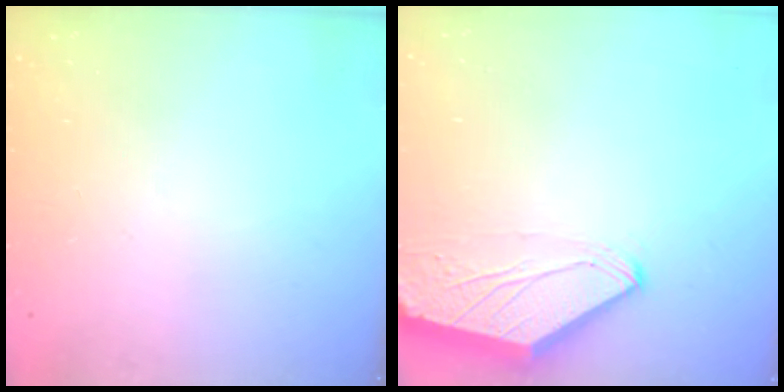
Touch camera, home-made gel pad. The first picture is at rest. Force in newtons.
{"total": 0.0}